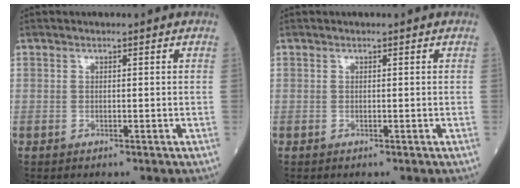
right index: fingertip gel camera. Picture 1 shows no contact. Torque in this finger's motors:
{"motor_torque": [0.00, 0.00, 0.00, 0.00]}